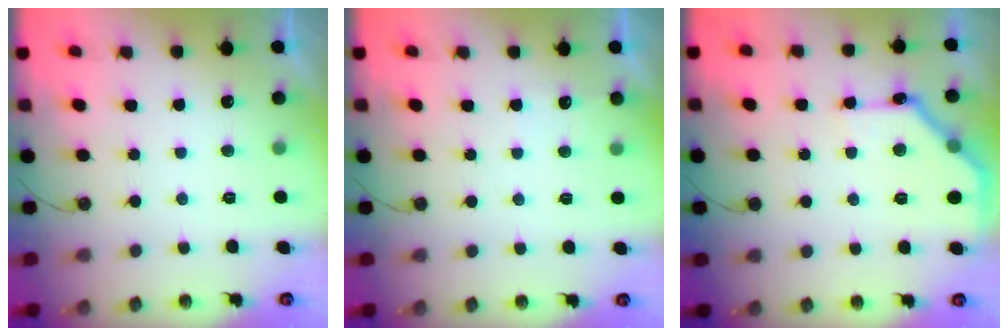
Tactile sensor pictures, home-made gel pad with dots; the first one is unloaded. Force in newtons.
{"total": 3.6, "press": 3.6, "slide": 0.5}
{"total": 13.8, "press": 13.8, "slide": 0.2}